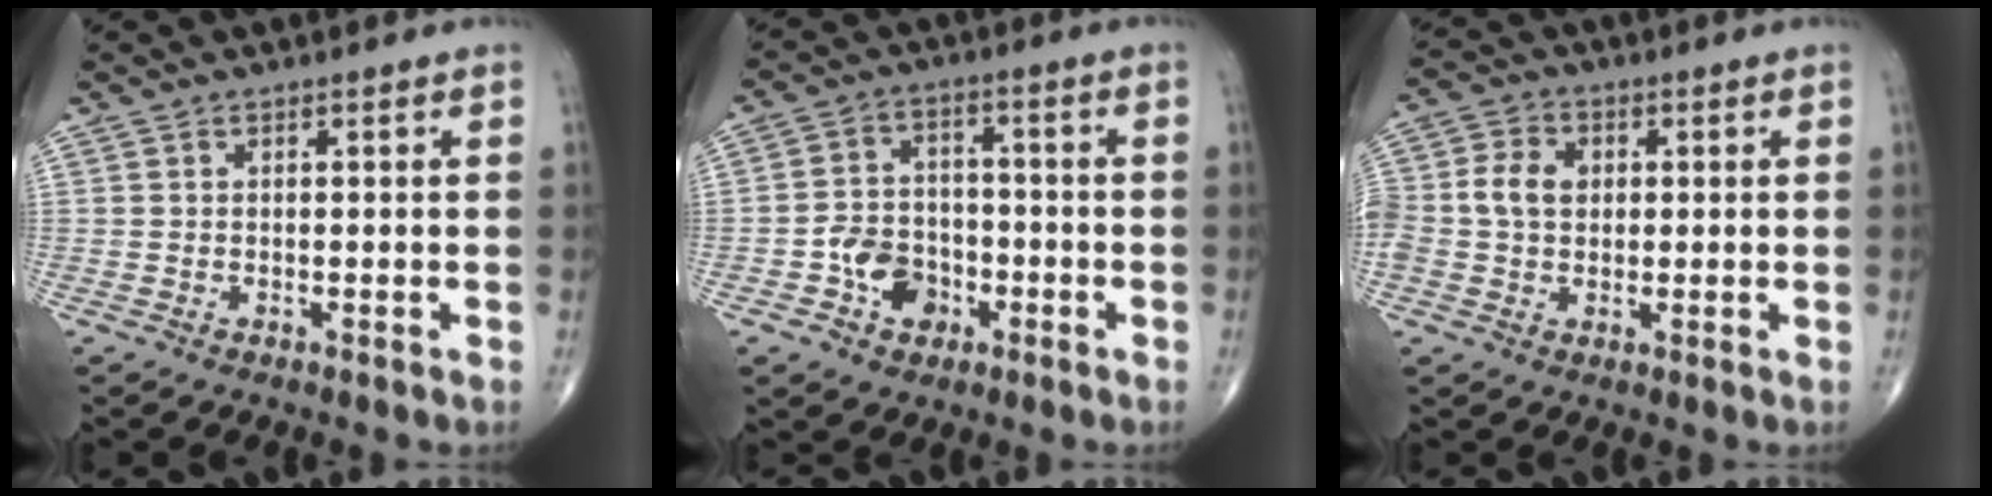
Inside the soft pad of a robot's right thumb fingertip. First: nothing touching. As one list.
[{"total": 8.1, "force": [-3.2, 6.1, 4.2], "torque": [-0.041, 0.026, -0.056]}, {"total": 7.6, "force": [0.6, 6.1, 4.6], "torque": [-0.086, 0.016, 0.008]}]